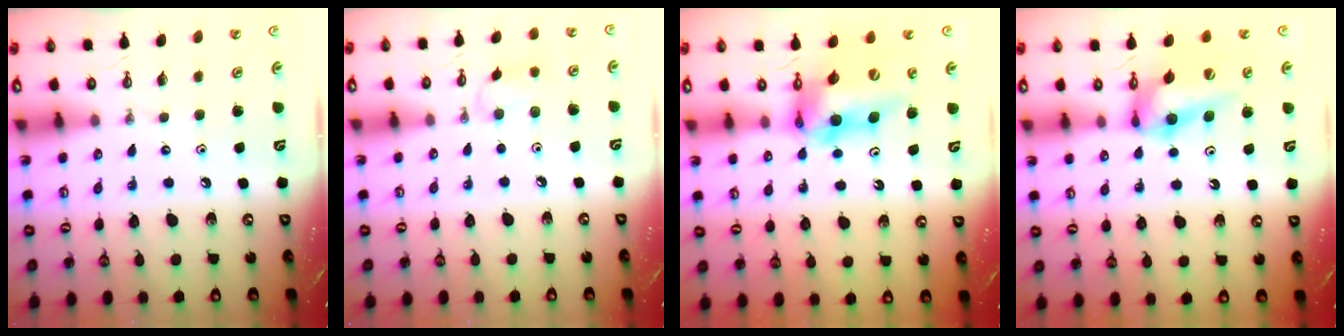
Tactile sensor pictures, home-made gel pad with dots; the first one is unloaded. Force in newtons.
{"total": 6.1, "press": 5.9, "slide": 1.6}
{"total": 13.6, "press": 13.5, "slide": 1.5}
{"total": 12.2, "press": 12.1, "slide": 1.2}